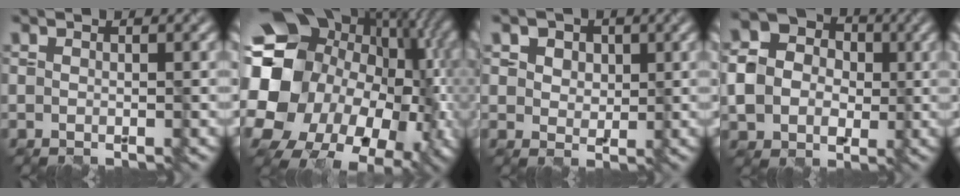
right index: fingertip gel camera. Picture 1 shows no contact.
{"total": 19.8, "force": [0.1, 16.7, 10.7], "torque": [-0.175, 0.021, 0.000]}
{"total": 5.4, "force": [2.9, 3.8, 2.5], "torque": [-0.045, 0.009, 0.029]}
{"total": 6.0, "force": [-0.2, 5.3, 2.8], "torque": [-0.050, 0.006, -0.011]}